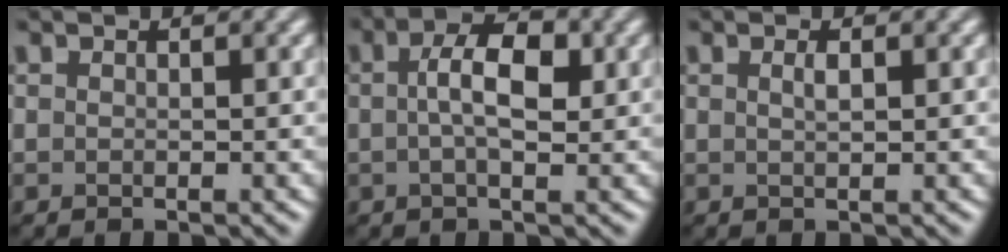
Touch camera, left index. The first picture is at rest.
{"total": 4.5, "force": [0.4, 2.0, 4.0], "torque": [-0.074, 0.006, 0.002]}
{"total": 1.0, "force": [0.3, 0.3, 0.9], "torque": [-0.015, 0.003, 0.005]}